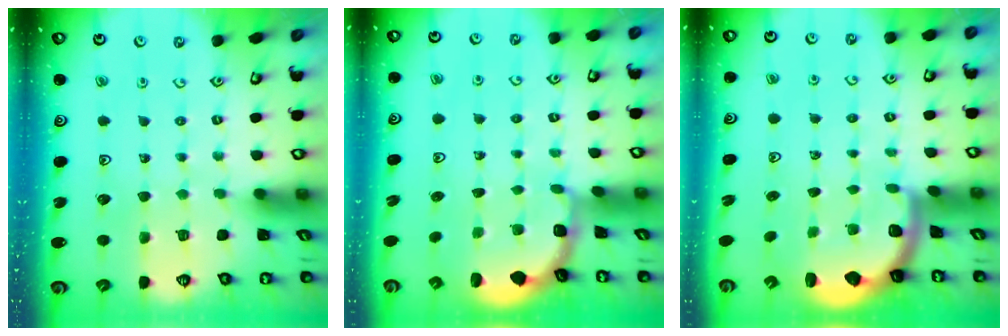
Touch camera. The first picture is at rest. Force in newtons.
{"total": 1.8, "press": 1.6, "slide": 0.7}
{"total": 2.0, "press": 2.0, "slide": 0.5}